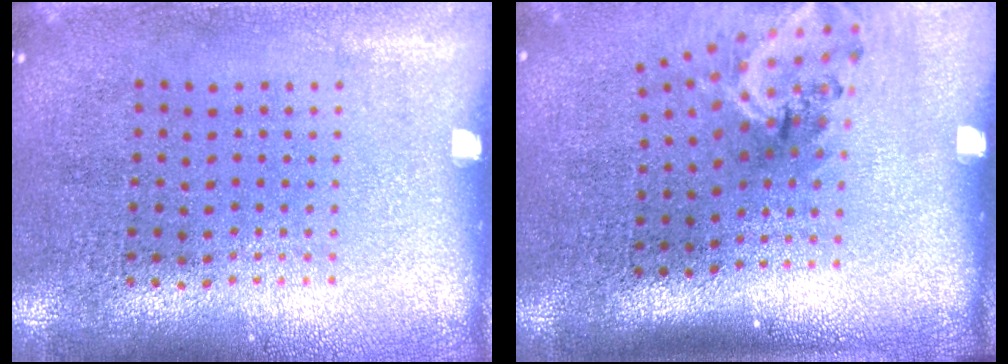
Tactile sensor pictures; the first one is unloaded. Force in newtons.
{"total": 2.0, "press": 1.3, "slide": 1.5}